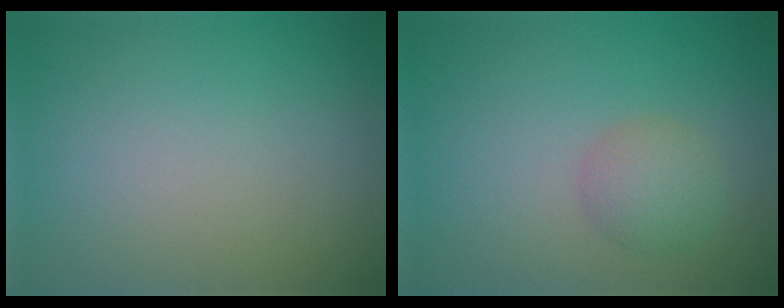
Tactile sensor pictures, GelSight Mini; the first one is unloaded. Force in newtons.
{"total": 2.5, "press": 2.5, "slide": 0.0}